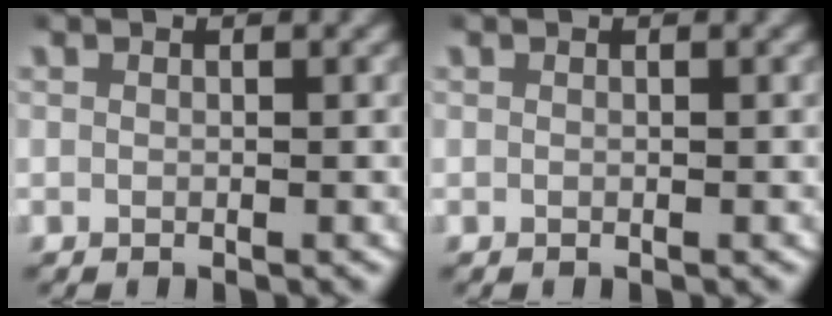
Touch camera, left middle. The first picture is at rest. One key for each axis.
{"total": 0.0}